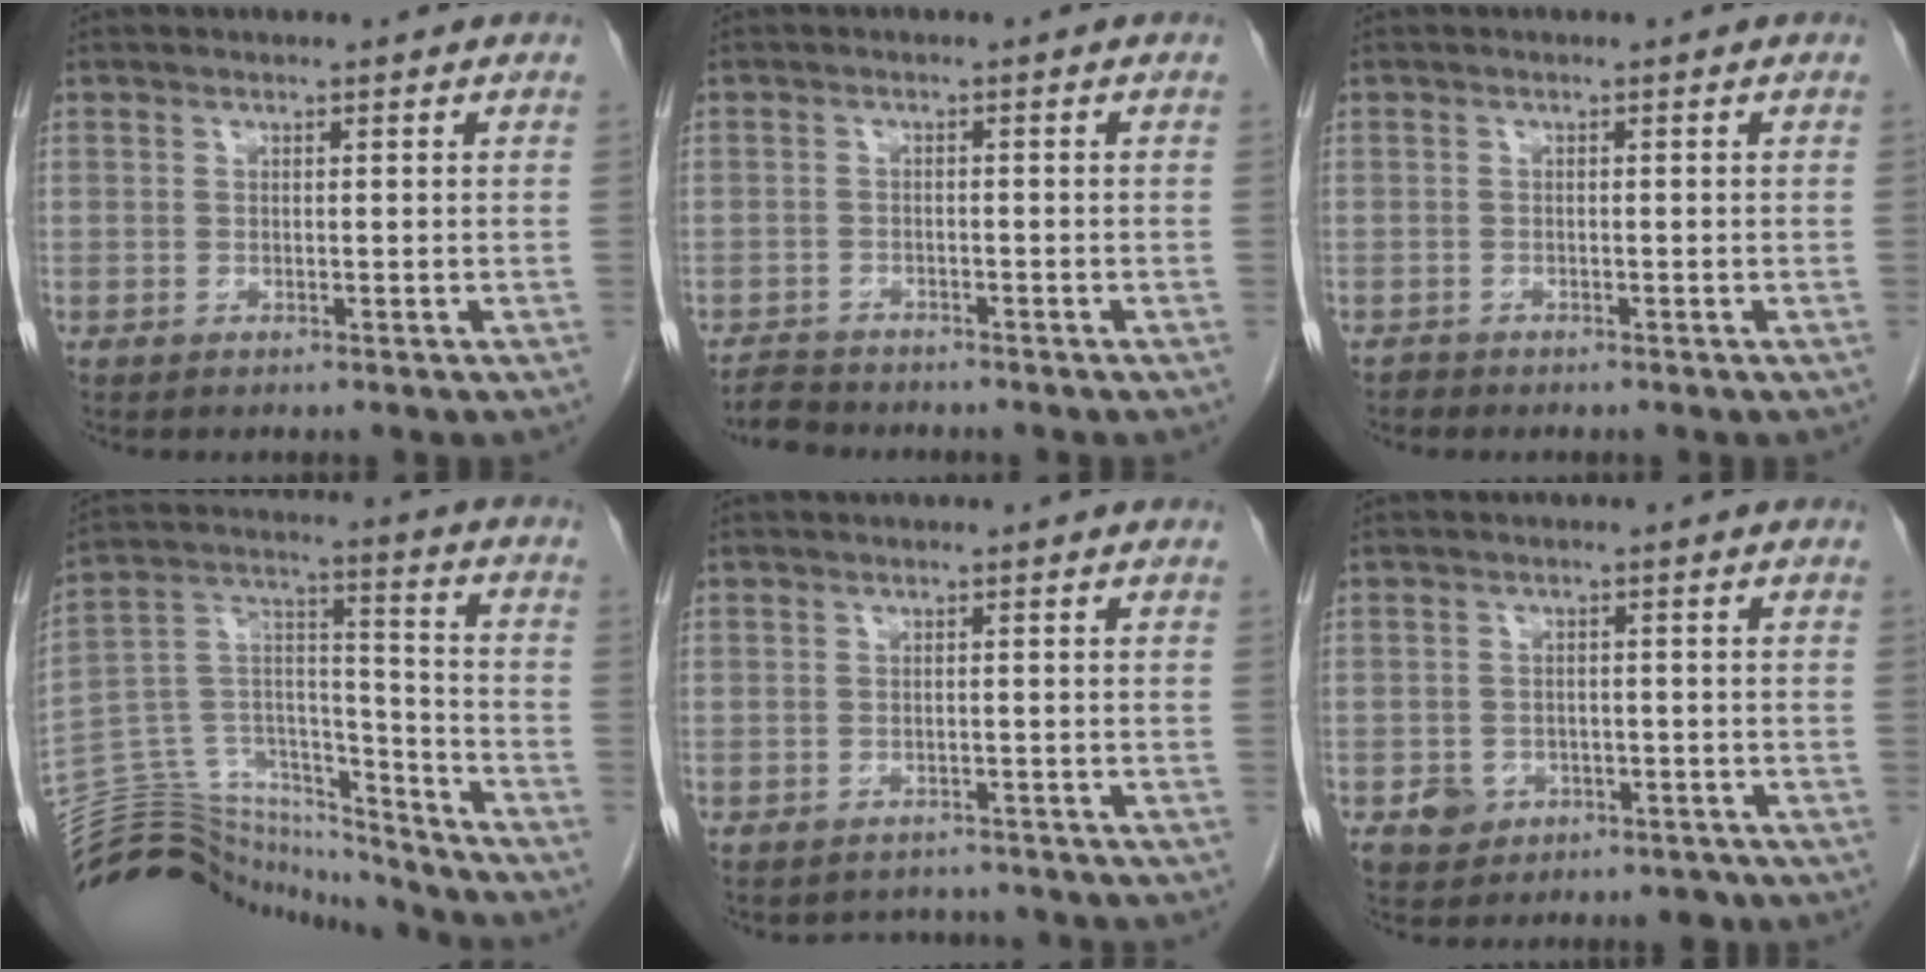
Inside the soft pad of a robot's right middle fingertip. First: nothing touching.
{"total": 3.5, "force": [-3.4, 0.8, 0.1], "torque": [-0.006, -0.011, -0.062]}
{"total": 0.8, "force": [-0.7, 0.3, -0.1], "torque": [-0.005, 0.000, -0.017]}
{"total": 22.0, "force": [-21.0, 5.2, 4.0], "torque": [-0.099, 0.054, -0.338]}
{"total": 3.1, "force": [-2.7, 1.1, -0.9], "torque": [0.010, 0.007, -0.039]}
{"total": 4.4, "force": [-2.4, 3.6, 1.2], "torque": [-0.008, 0.010, -0.028]}